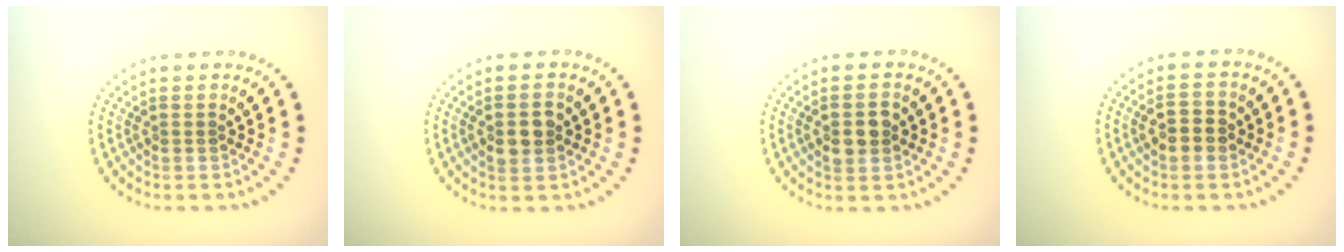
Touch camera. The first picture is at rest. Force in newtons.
{"total": 2.6, "press": 2.6, "slide": 0.1}
{"total": 2.2, "press": 2.2, "slide": 0.1}
{"total": 2.6, "press": 2.6, "slide": 0.1}